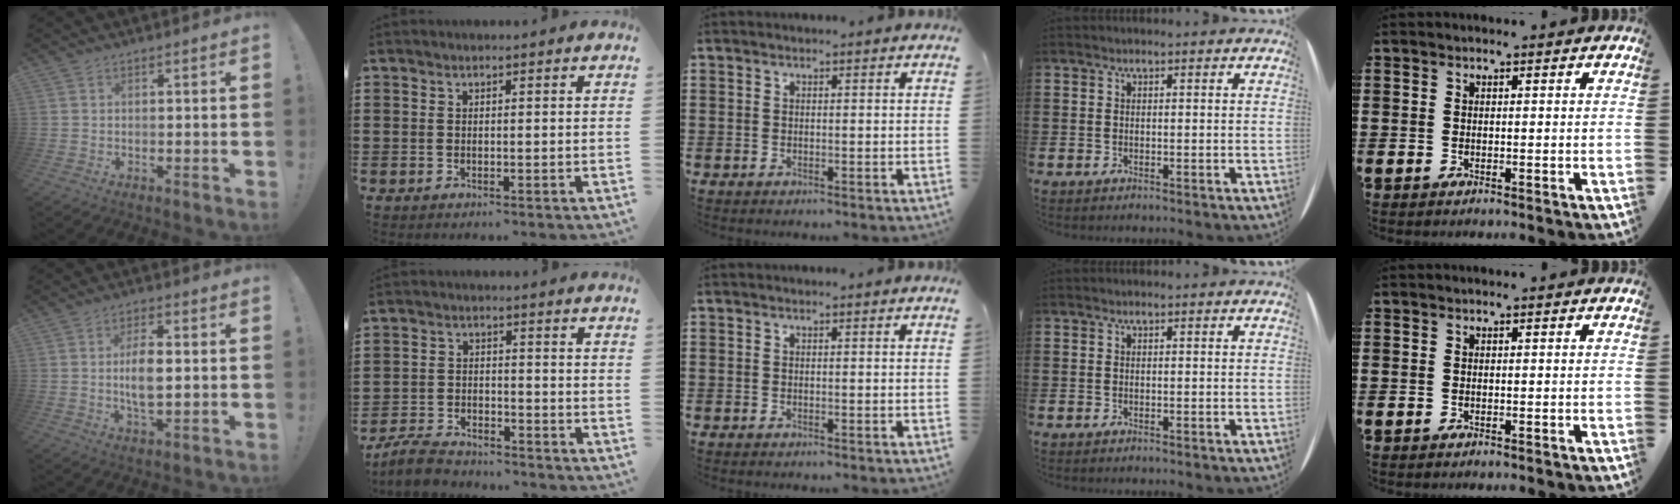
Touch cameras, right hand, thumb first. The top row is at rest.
{"thumb": {"total": 8.2, "force": [0.5, 3.9, 7.2], "torque": [-0.129, -0.004, 0.001]}, "index": {"total": 4.8, "force": [-4.6, 0.8, 1.2], "torque": [-0.042, 0.000, -0.096]}}